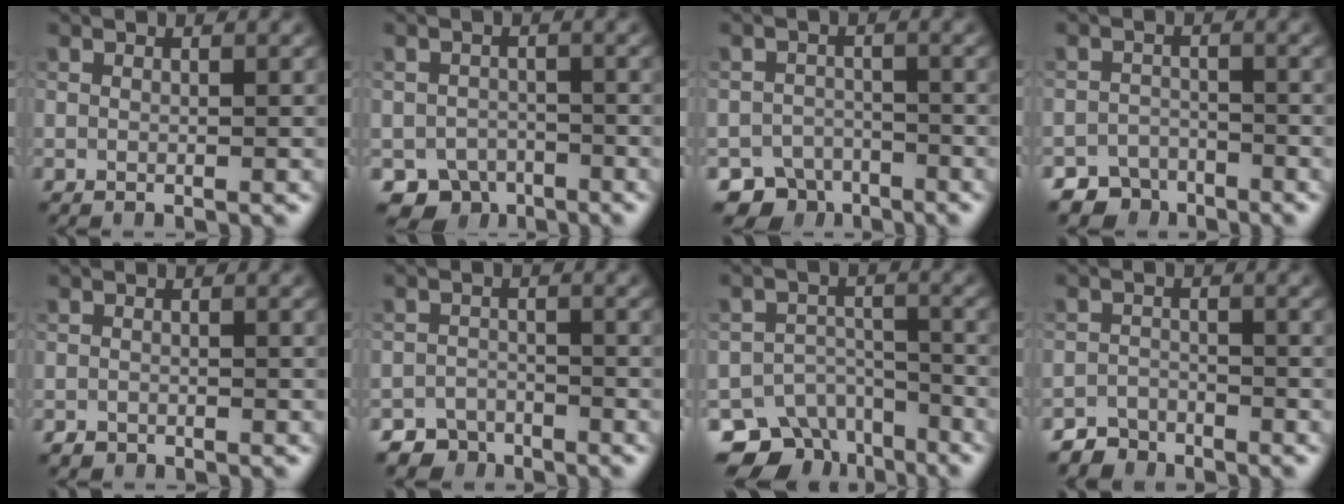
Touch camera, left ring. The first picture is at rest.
{"total": 3.5, "force": [-2.5, 2.3, 0.6], "torque": [0.002, -0.007, -0.045]}
{"total": 4.2, "force": [-3.5, 2.4, 0.3], "torque": [0.014, -0.007, -0.053]}
{"total": 4.5, "force": [-3.9, 2.3, 0.2], "torque": [0.016, -0.003, -0.059]}
{"total": 0.7, "force": [-0.6, 0.4, 0.0], "torque": [0.002, -0.004, -0.012]}
{"total": 3.7, "force": [-3.2, 1.8, 0.0], "torque": [0.016, -0.001, -0.052]}
{"total": 8.5, "force": [-6.6, 5.1, 2.0], "torque": [-0.001, 0.001, -0.093]}
{"total": 2.6, "force": [-2.4, 1.0, -0.1], "torque": [0.008, 0.000, -0.047]}